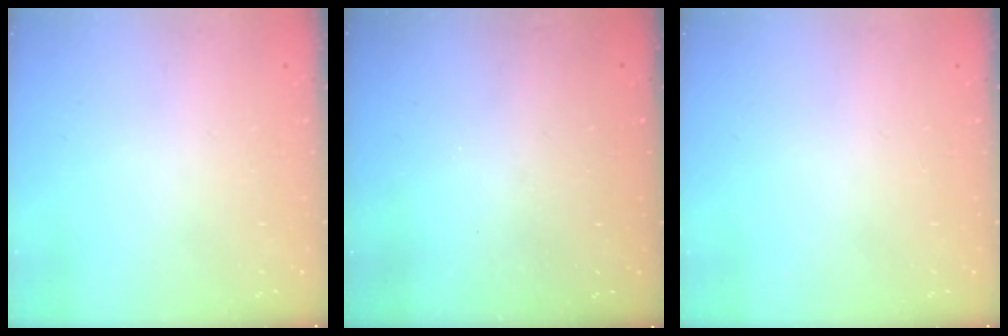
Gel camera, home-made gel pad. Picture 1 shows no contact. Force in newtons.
{"total": 3.3, "press": 3.3, "slide": 0.2}
{"total": 0.0}